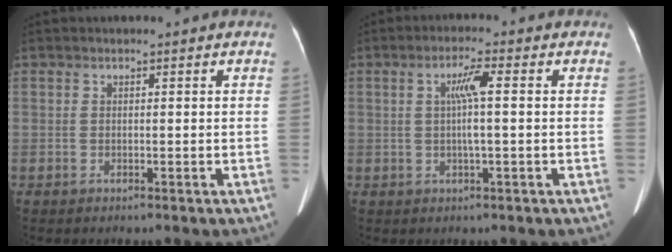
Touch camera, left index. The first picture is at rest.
{"total": 4.2, "force": [0.5, 0.0, 4.2], "torque": [-0.079, 0.010, 0.009]}